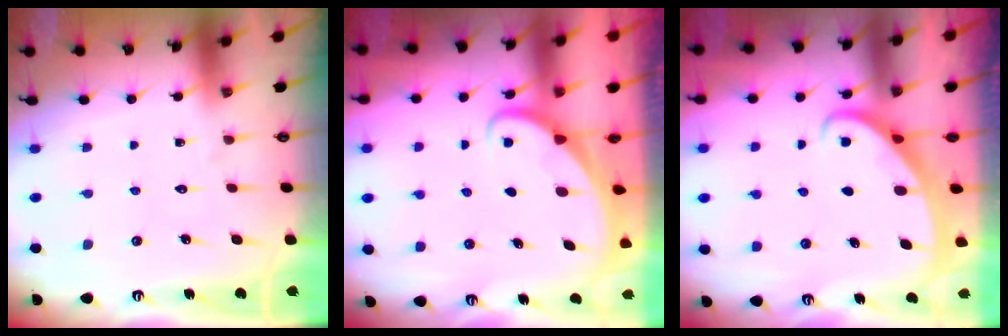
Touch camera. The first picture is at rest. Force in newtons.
{"total": 1.9, "press": 1.9, "slide": 0.1}
{"total": 2.3, "press": 2.3, "slide": 0.2}